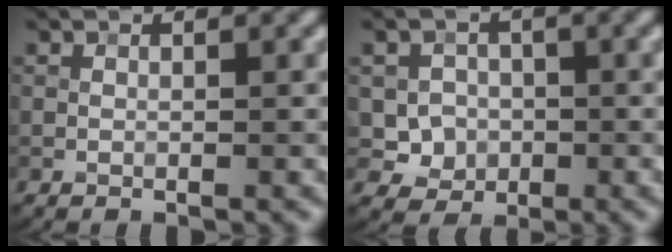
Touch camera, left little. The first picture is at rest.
{"total": 3.7, "force": [0.0, 3.5, 1.3], "torque": [-0.022, -0.004, -0.007]}